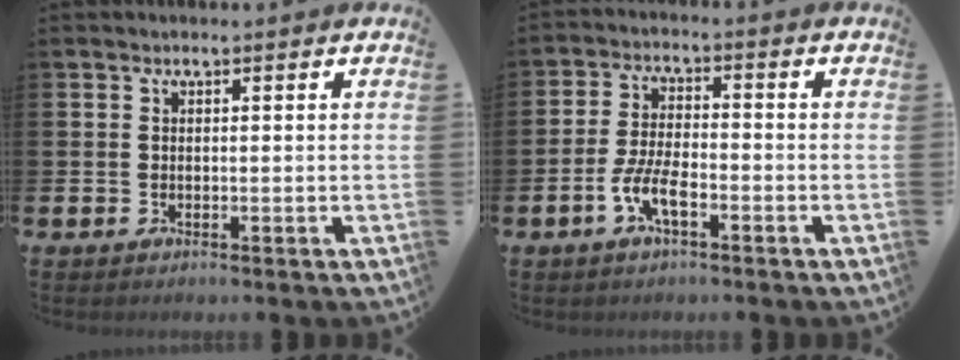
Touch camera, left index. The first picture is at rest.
{"total": 4.9, "force": [-2.2, 1.7, 4.0], "torque": [-0.087, 0.002, -0.045]}